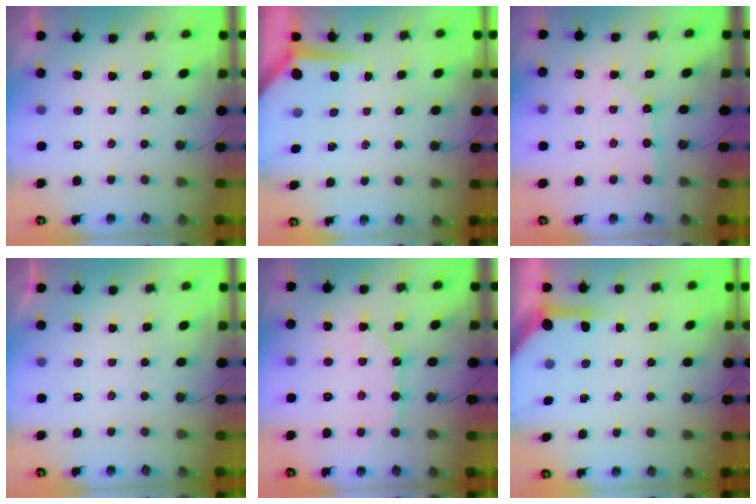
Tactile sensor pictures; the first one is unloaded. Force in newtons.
{"total": 4.0, "press": 4.0, "slide": 0.3}
{"total": 3.5, "press": 3.5, "slide": 0.4}
{"total": 0.0}
{"total": 10.5, "press": 10.5, "slide": 1.0}
{"total": 4.3, "press": 4.3, "slide": 0.4}